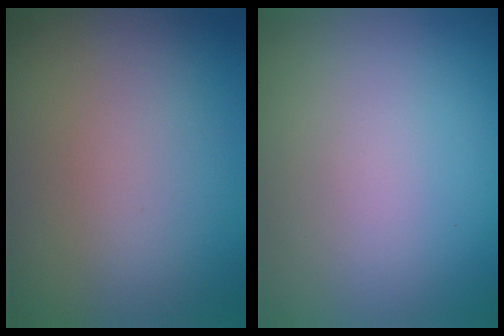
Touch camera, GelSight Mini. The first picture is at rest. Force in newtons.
{"total": 0.0}